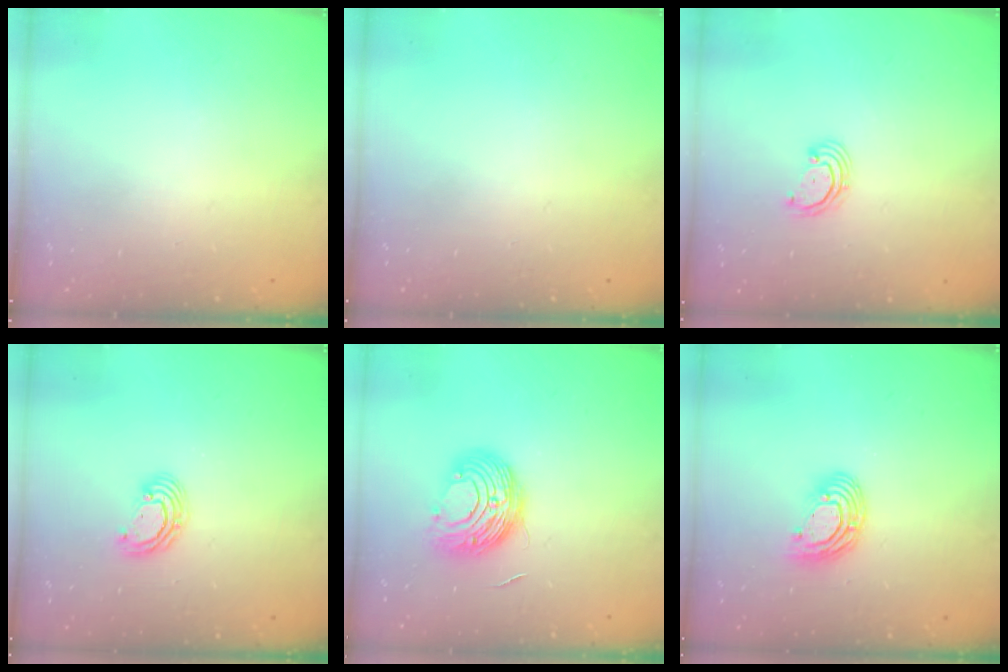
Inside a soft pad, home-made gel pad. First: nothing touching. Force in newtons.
{"total": 0.0}
{"total": 2.7, "press": 2.6, "slide": 0.6}
{"total": 4.9, "press": 4.8, "slide": 0.2}
{"total": 9.3, "press": 9.3, "slide": 0.4}
{"total": 9.9, "press": 9.8, "slide": 0.7}